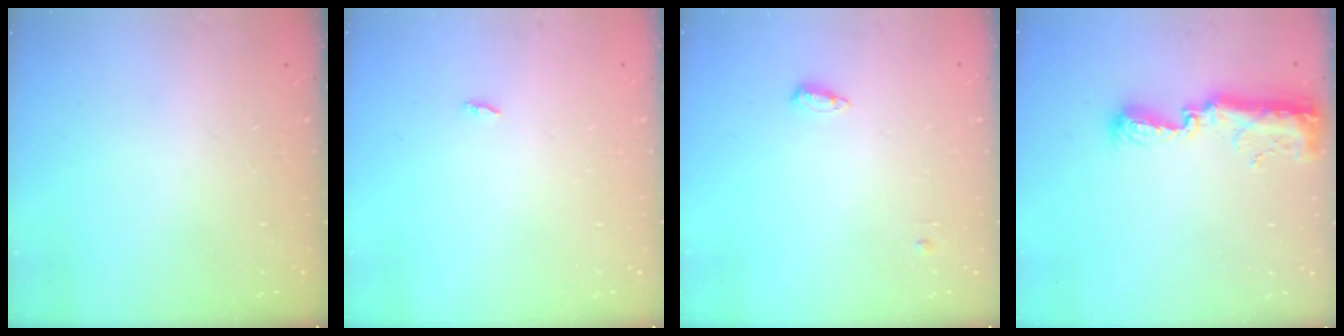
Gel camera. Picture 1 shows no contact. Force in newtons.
{"total": 1.8, "press": 1.8, "slide": 0.2}
{"total": 4.2, "press": 4.1, "slide": 0.8}
{"total": 12.8, "press": 11.4, "slide": 5.9}